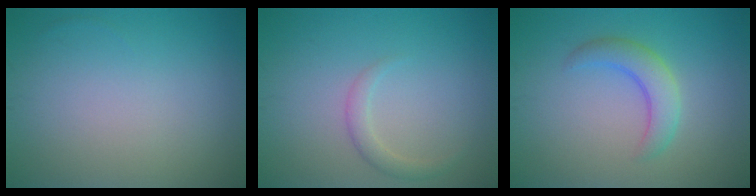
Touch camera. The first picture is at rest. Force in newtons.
{"total": 1.5, "press": 1.5, "slide": 0.0}
{"total": 3.2, "press": 3.2, "slide": 0.1}